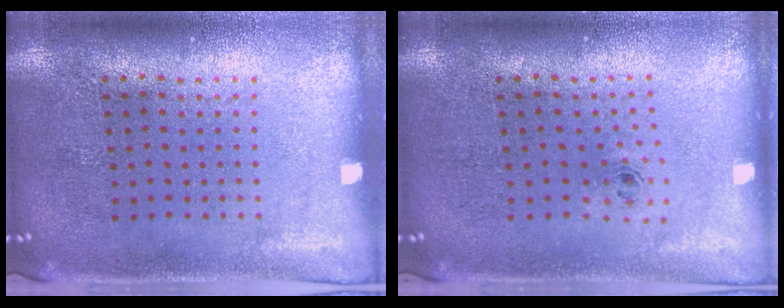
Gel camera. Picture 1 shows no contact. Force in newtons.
{"total": 0.6, "press": 0.2, "slide": 0.6}